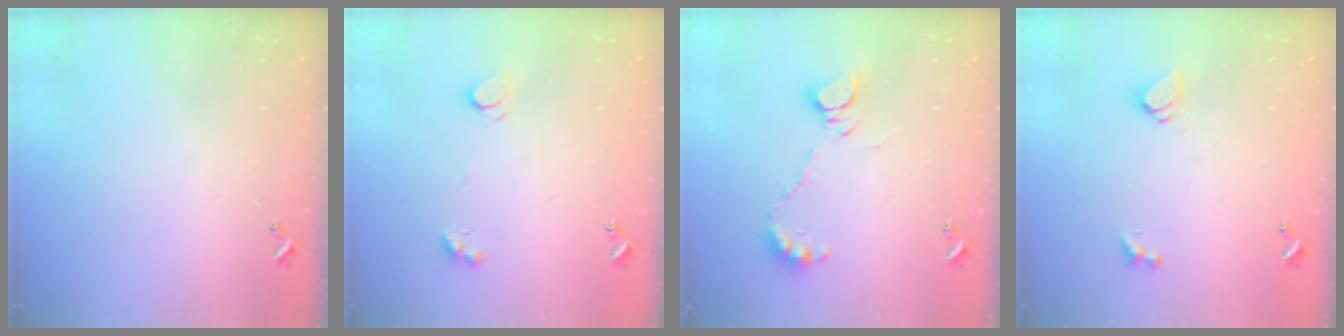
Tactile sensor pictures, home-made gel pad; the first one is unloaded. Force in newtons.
{"total": 2.1, "press": 2.1, "slide": 0.4}
{"total": 9.7, "press": 9.6, "slide": 0.9}
{"total": 1.6, "press": 1.6, "slide": 0.5}